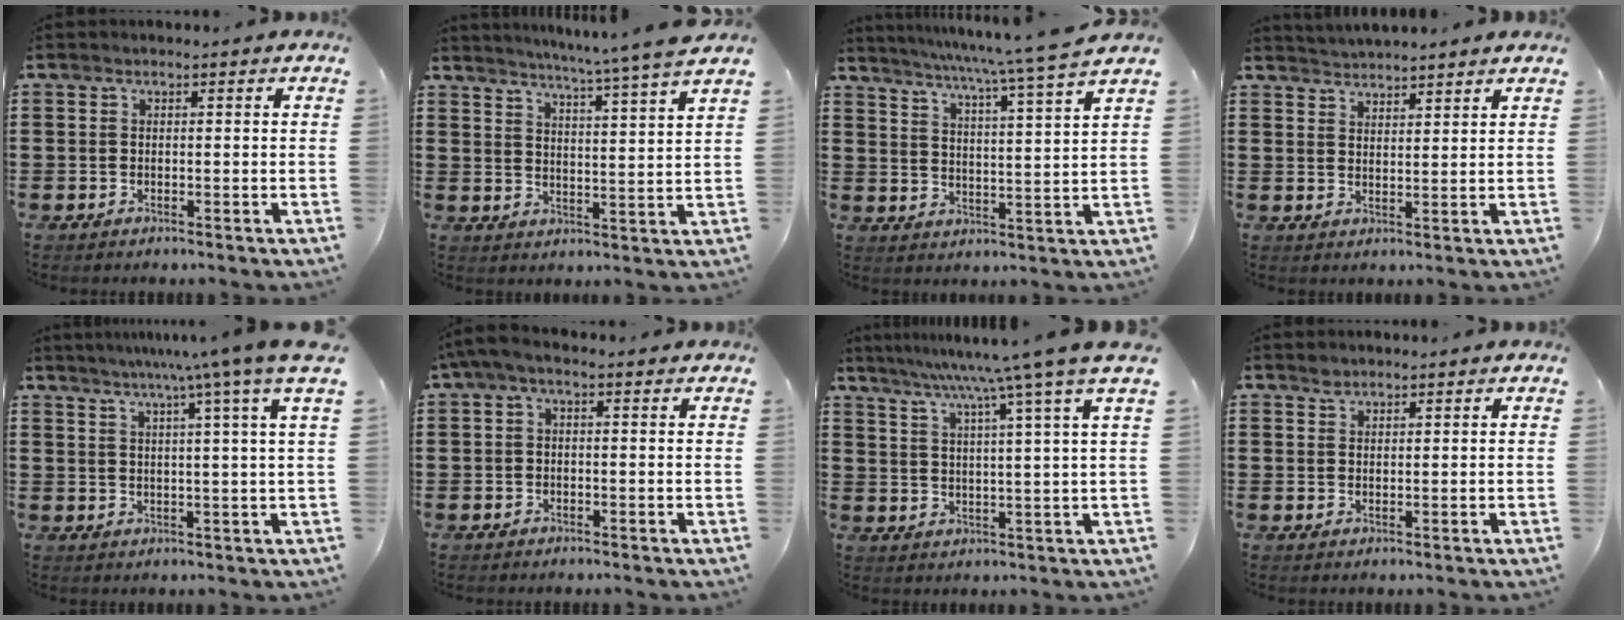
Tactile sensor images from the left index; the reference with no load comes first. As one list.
[{"total": 5.1, "force": [4.4, -1.6, 2.0], "torque": [-0.056, -0.038, 0.068]}, {"total": 5.6, "force": [4.7, -1.7, 2.6], "torque": [-0.070, -0.045, 0.069]}, {"total": 2.7, "force": [2.6, -0.3, -0.4], "torque": [-0.001, -0.010, 0.050]}, {"total": 7.1, "force": [4.7, -1.6, 5.1], "torque": [-0.104, -0.018, 0.073]}, {"total": 1.7, "force": [-1.0, 0.3, 1.3], "torque": [-0.029, -0.002, -0.023]}, {"total": 8.3, "force": [6.3, -1.8, 5.1], "torque": [-0.114, -0.036, 0.096]}, {"total": 1.3, "force": [1.2, 0.5, 0.2], "torque": [-0.008, 0.001, 0.023]}]